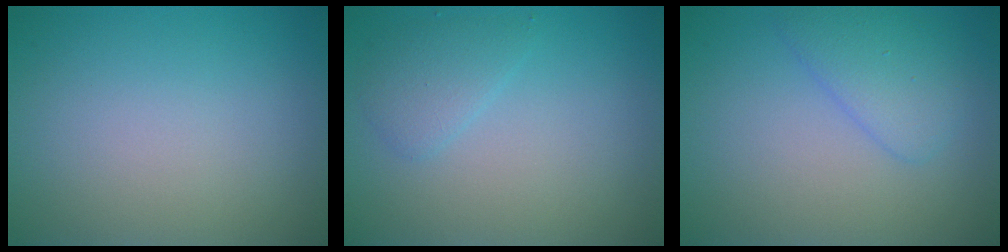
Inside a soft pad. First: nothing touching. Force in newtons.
{"total": 1.8, "press": 1.8, "slide": 0.1}
{"total": 2.8, "press": 2.8, "slide": 0.1}